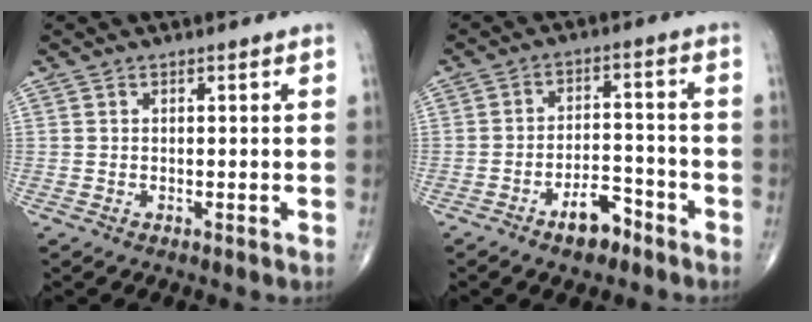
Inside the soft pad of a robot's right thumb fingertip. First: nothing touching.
{"total": 6.4, "force": [-4.2, 3.1, 3.8], "torque": [-0.047, 0.036, -0.066]}